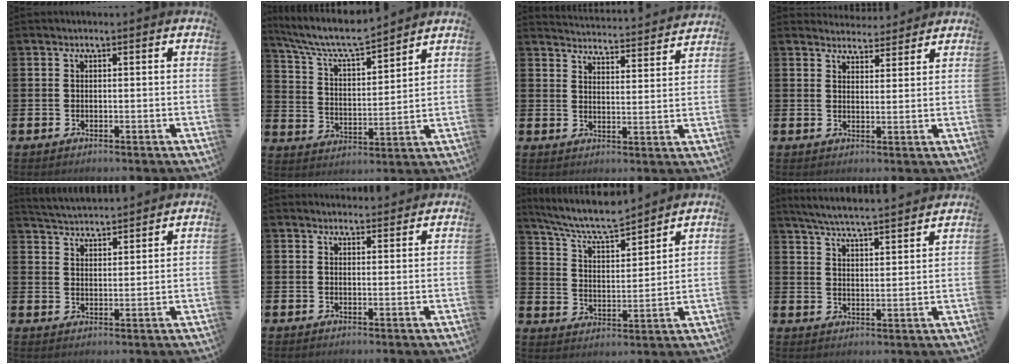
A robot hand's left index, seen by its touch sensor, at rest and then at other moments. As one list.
[{"total": 7.8, "force": [7.2, 0.9, 2.7], "torque": [-0.088, -0.043, 0.126]}, {"total": 4.3, "force": [4.3, 0.0, 0.0], "torque": [-0.012, -0.042, 0.074]}, {"total": 3.7, "force": [3.6, 0.8, -0.3], "torque": [0.005, -0.021, 0.064]}, {"total": 4.4, "force": [4.4, 0.1, -0.2], "torque": [-0.016, -0.025, 0.081]}, {"total": 2.1, "force": [2.1, 0.4, -0.1], "torque": [0.006, -0.012, 0.036]}, {"total": 7.8, "force": [7.2, 1.2, 2.7], "torque": [-0.086, -0.041, 0.128]}, {"total": 5.7, "force": [5.6, -0.2, 1.2], "torque": [-0.046, -0.038, 0.099]}]